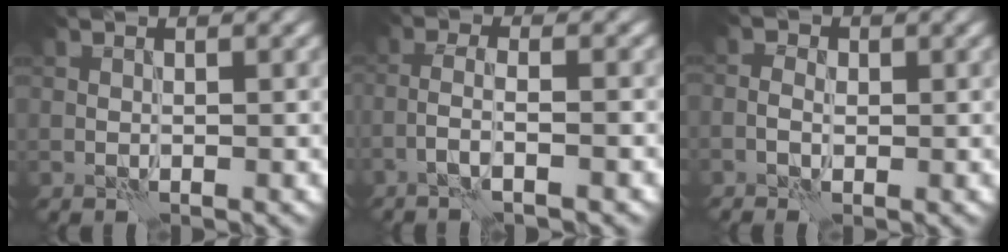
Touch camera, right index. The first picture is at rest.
{"total": 3.1, "force": [-1.6, 0.5, 2.6], "torque": [-0.049, 0.008, -0.039]}
{"total": 2.5, "force": [-0.4, 1.9, 1.7], "torque": [-0.011, 0.011, -0.016]}